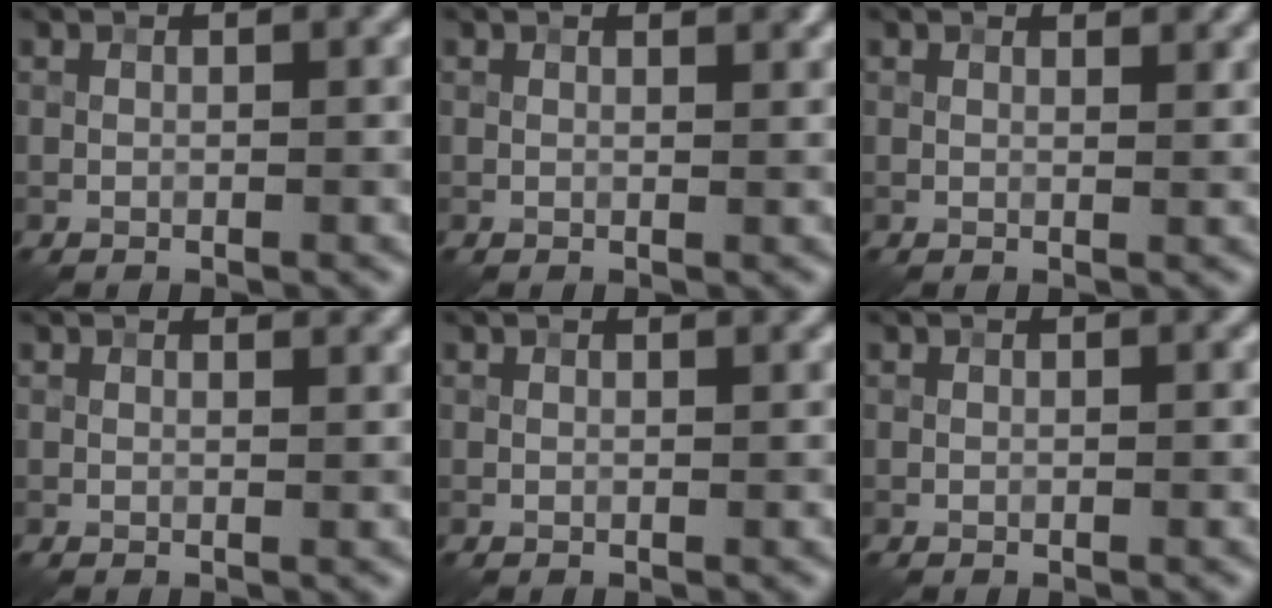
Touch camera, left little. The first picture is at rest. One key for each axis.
{"total": 1.1, "fx": 1.0, "fy": 0.1, "fz": 0.5, "tx": -0.010, "ty": -0.001, "tz": 0.011}
{"total": 1.3, "fx": 1.1, "fy": 0.3, "fz": 0.7, "tx": -0.012, "ty": -0.001, "tz": 0.014}
{"total": 1.1, "fx": 1.0, "fy": 0.1, "fz": 0.4, "tx": -0.009, "ty": -0.002, "tz": 0.011}
{"total": 0.7, "fx": 0.7, "fy": 0.0, "fz": 0.2, "tx": -0.007, "ty": -0.001, "tz": 0.006}
{"total": 0.0}